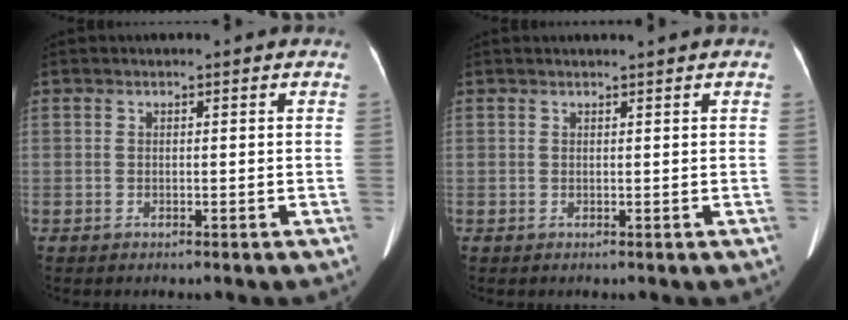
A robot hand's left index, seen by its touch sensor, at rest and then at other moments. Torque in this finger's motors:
{"motor_torque": [-0.21, -0.22, -0.28, -0.01]}